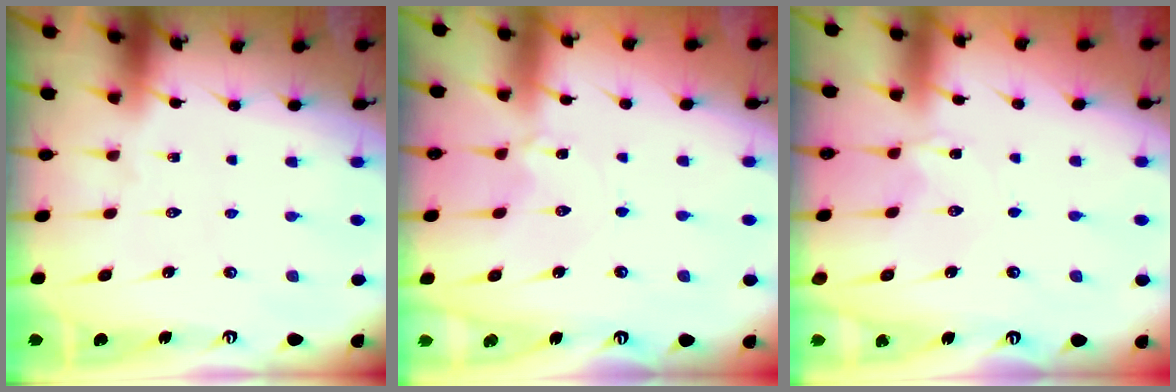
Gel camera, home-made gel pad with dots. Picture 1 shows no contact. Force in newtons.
{"total": 1.8, "press": 1.7, "slide": 0.3}
{"total": 1.8, "press": 1.7, "slide": 0.3}